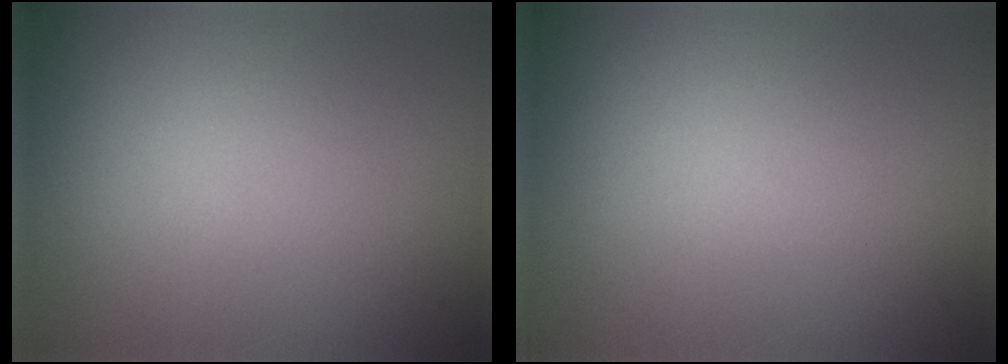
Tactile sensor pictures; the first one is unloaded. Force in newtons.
{"total": 0.0}